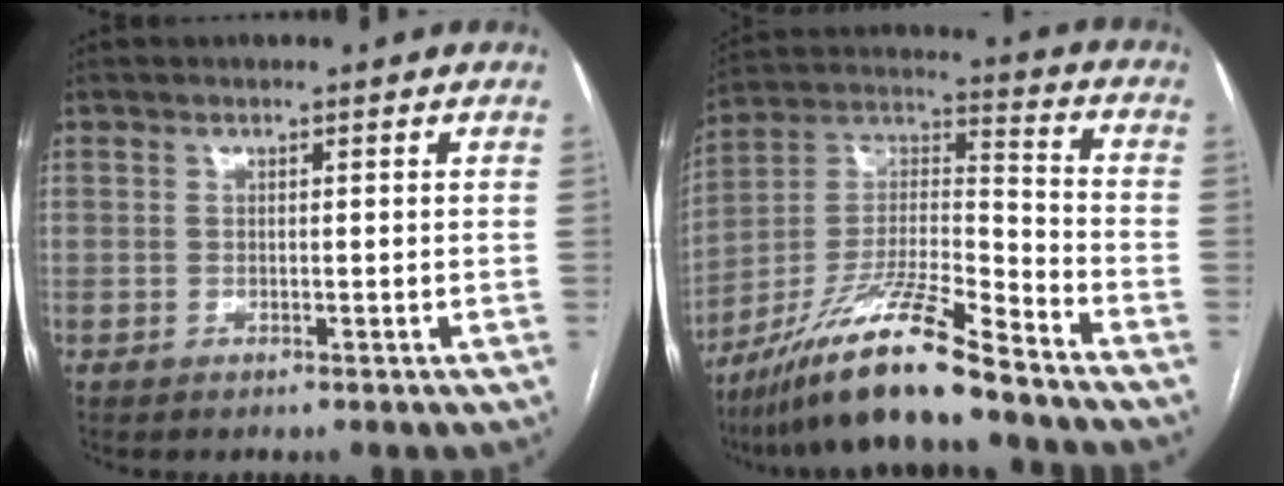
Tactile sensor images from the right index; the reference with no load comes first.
{"total": 17.0, "force": [-13.0, 0.8, 10.9], "torque": [-0.209, -0.005, -0.233]}